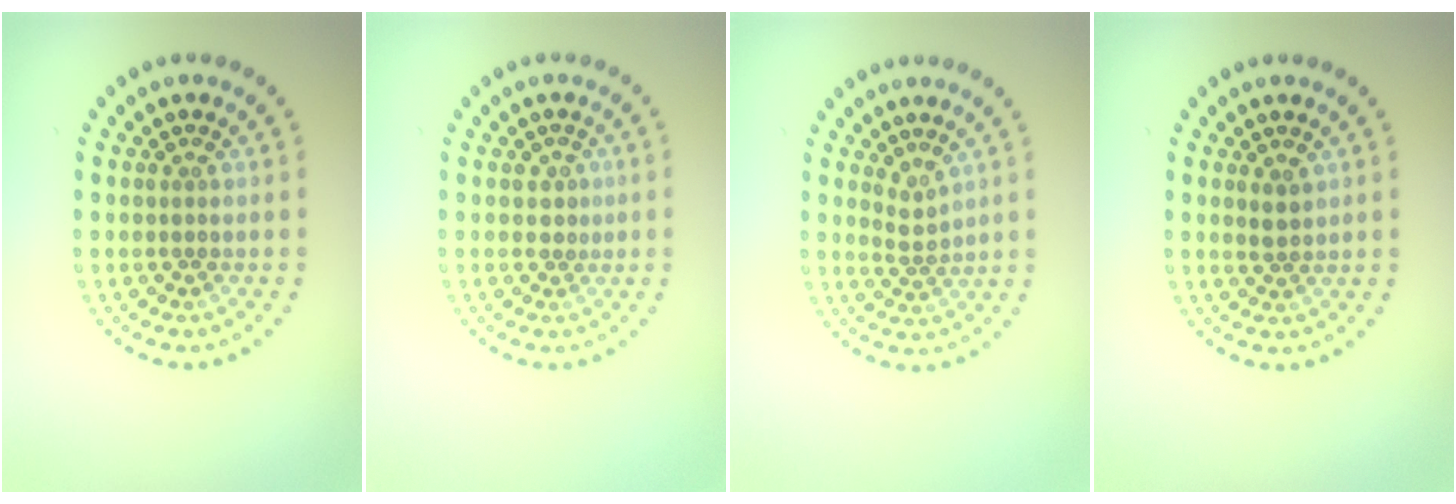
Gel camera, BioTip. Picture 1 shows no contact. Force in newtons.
{"total": 0.9, "press": 0.7, "slide": 0.6}
{"total": 1.6, "press": 1.0, "slide": 1.2}
{"total": 1.3, "press": 1.2, "slide": 0.5}